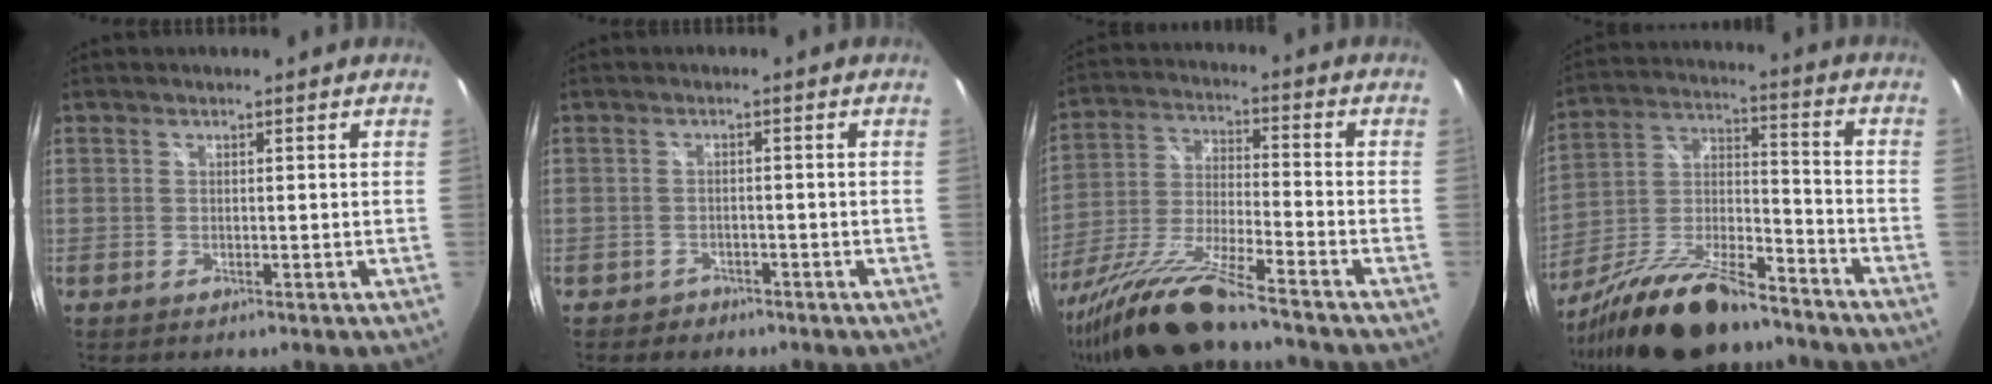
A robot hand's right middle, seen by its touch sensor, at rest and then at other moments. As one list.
[{"total": 2.6, "force": [-1.8, 1.9, 0.3], "torque": [-0.013, 0.000, -0.027]}, {"total": 15.7, "force": [-13.1, 0.0, 8.5], "torque": [-0.182, -0.031, -0.246]}, {"total": 18.4, "force": [-13.8, 5.5, 10.9], "torque": [-0.219, -0.013, -0.243]}]